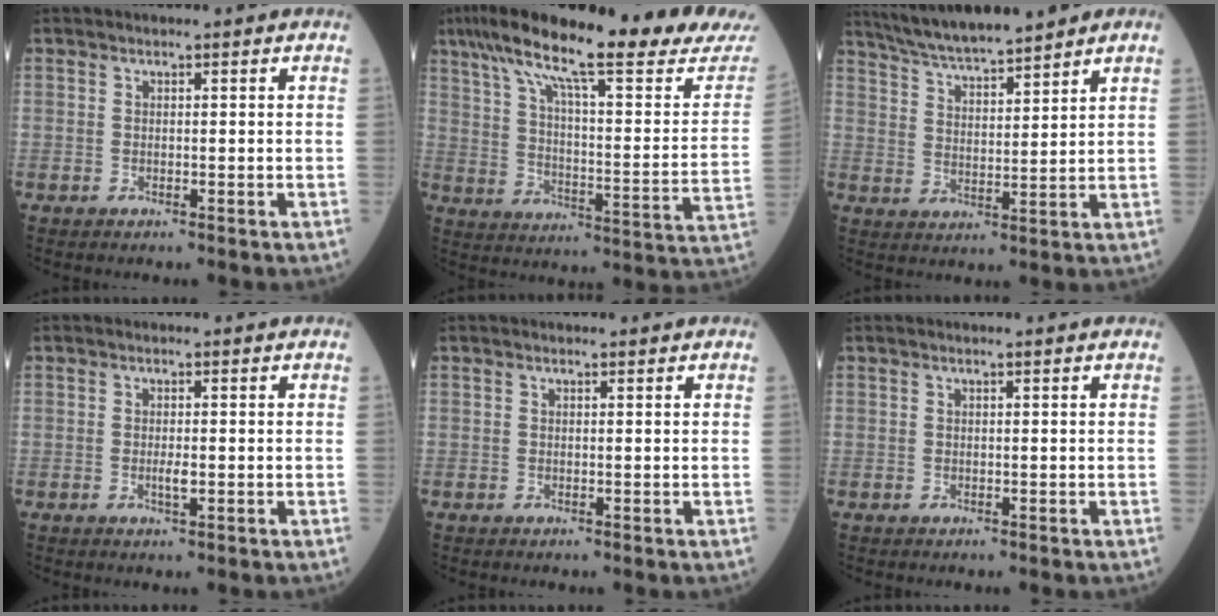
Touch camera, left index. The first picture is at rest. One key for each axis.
{"total": 27.4, "fx": 22.7, "fy": 2.0, "fz": 15.1, "tx": -0.247, "ty": -0.026, "tz": 0.314}
{"total": 11.5, "fx": 10.2, "fy": 0.8, "fz": 5.2, "tx": -0.091, "ty": 0.018, "tz": 0.178}
{"total": 1.4, "fx": -0.2, "fy": 0.3, "fz": 1.3, "tx": -0.027, "ty": -0.002, "tz": -0.001}
{"total": 0.8, "fx": 0.7, "fy": 0.1, "fz": 0.4, "tx": -0.010, "ty": 0.007, "tz": 0.011}
{"total": 1.0, "fx": 0.8, "fy": 0.0, "fz": 0.6, "tx": -0.011, "ty": 0.010, "tz": 0.013}